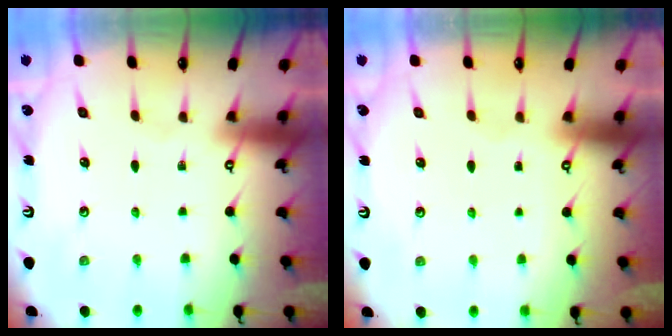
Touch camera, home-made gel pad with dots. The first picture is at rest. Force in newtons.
{"total": 1.2, "press": 1.2, "slide": 0.1}